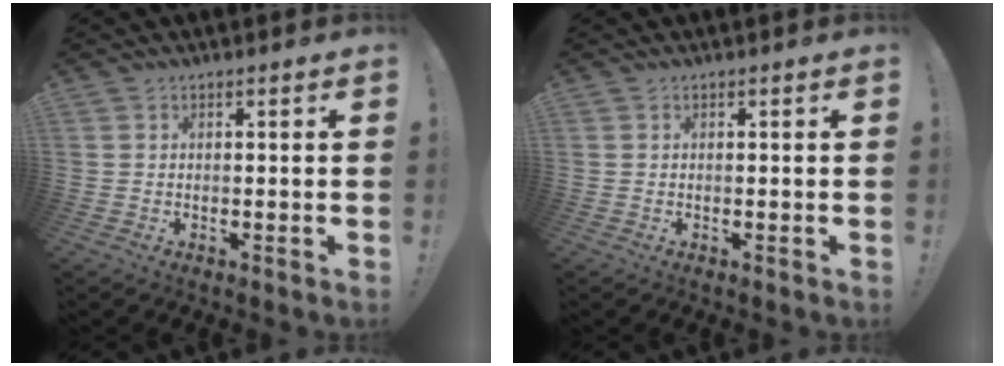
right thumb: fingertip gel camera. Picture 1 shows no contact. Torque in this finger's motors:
{"motor_torque": [0.01, -0.03, 0.16, -0.09, -0.04]}